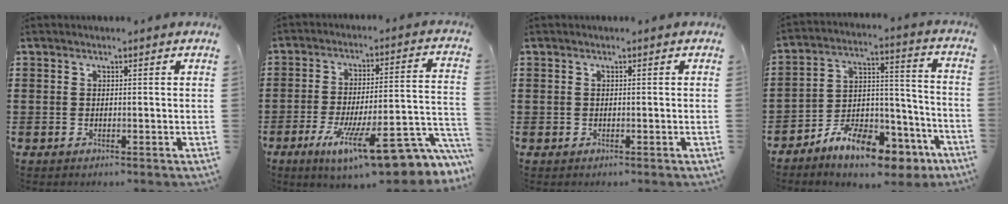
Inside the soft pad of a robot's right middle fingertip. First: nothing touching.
{"total": 15.7, "force": [-9.8, 3.3, 11.8], "torque": [-0.180, 0.022, -0.162]}
{"total": 0.0}
{"total": 10.9, "force": [-8.8, 4.1, 5.0], "torque": [-0.077, 0.043, -0.159]}